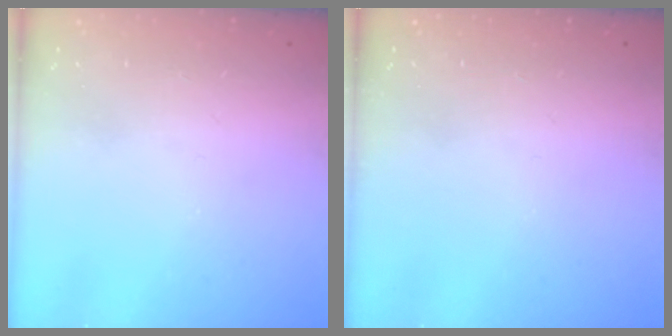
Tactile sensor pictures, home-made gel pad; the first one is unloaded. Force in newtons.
{"total": 0.0}